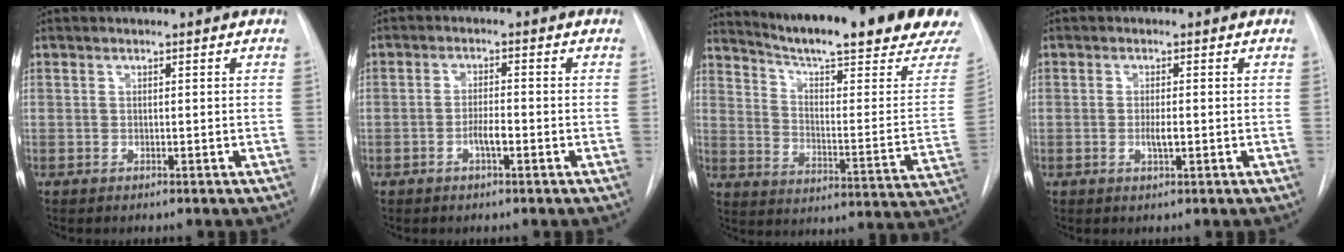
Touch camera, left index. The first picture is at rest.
{"total": 2.8, "force": [-1.7, 0.5, 2.1], "torque": [-0.037, -0.003, -0.028]}
{"total": 27.2, "force": [23.1, 1.0, 14.3], "torque": [-0.221, -0.092, 0.301]}
{"total": 1.8, "force": [-0.9, 0.3, 1.5], "torque": [-0.031, -0.007, -0.013]}